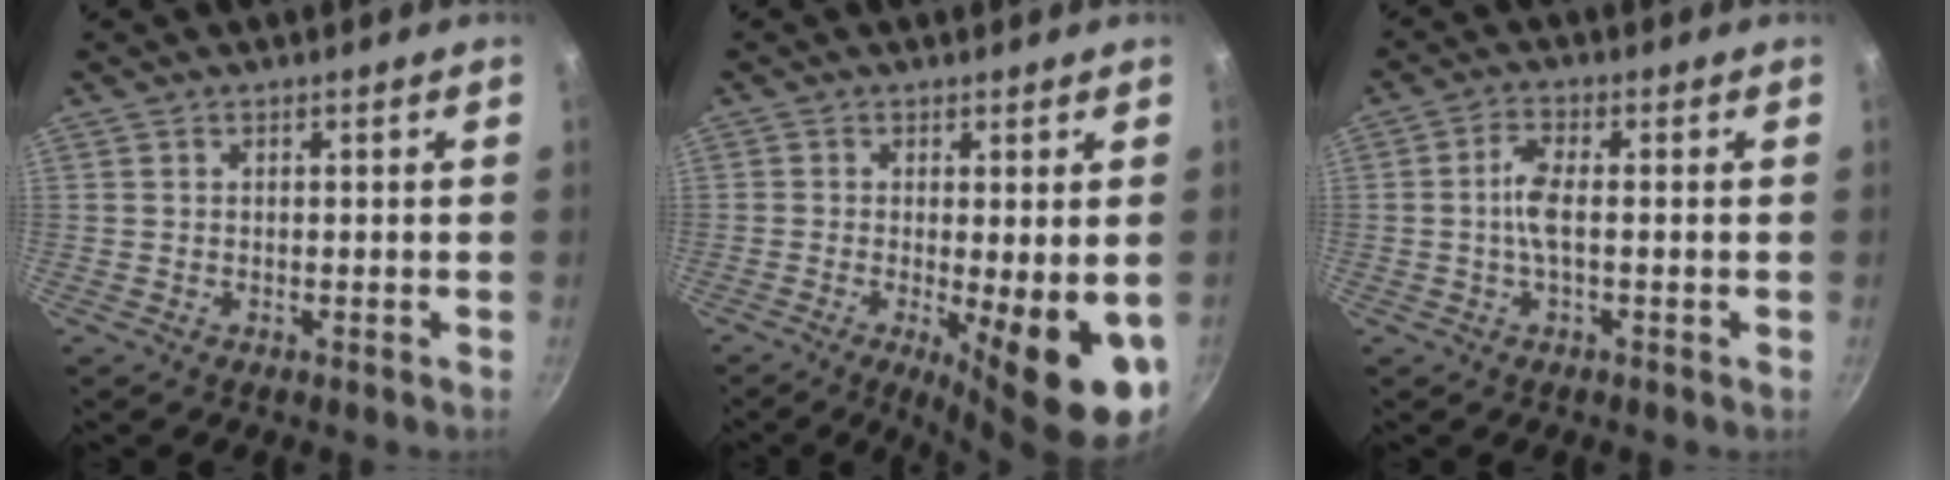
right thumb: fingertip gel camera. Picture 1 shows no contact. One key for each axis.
{"total": 12.9, "fx": -3.1, "fy": 3.4, "fz": 12.1, "tx": -0.156, "ty": -0.014, "tz": -0.035}
{"total": 4.6, "fx": -0.4, "fy": 1.3, "fz": 4.4, "tx": -0.102, "ty": 0.009, "tz": -0.015}